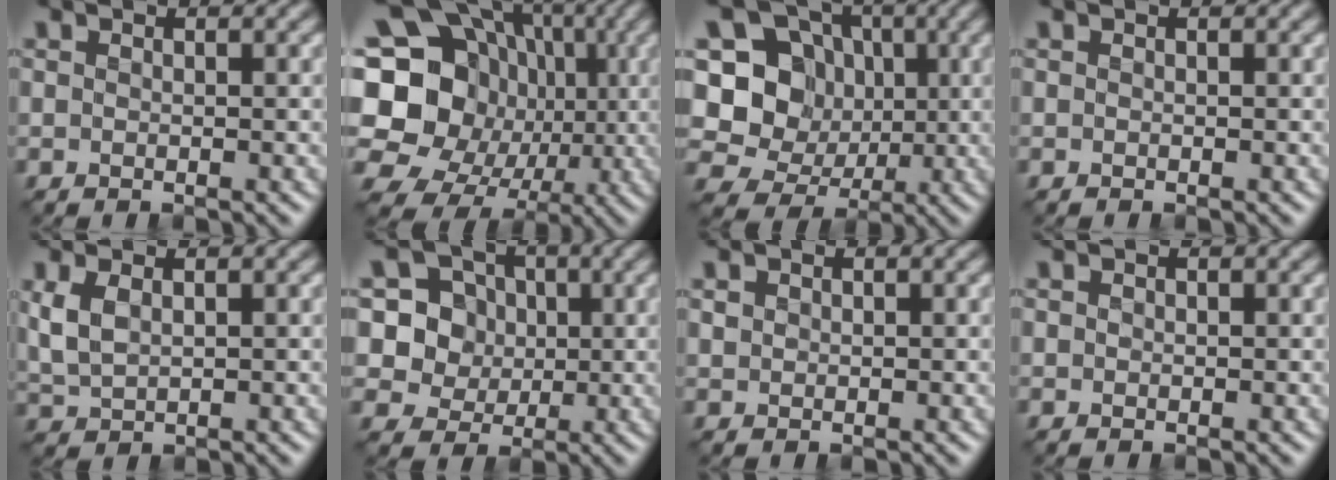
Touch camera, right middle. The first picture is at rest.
{"total": 19.4, "force": [-0.6, 17.4, 8.6], "torque": [-0.180, 0.028, -0.047]}
{"total": 10.4, "force": [0.5, 9.5, 4.2], "torque": [-0.099, 0.024, -0.017]}
{"total": 0.0}
{"total": 2.7, "force": [0.9, 1.6, 2.0], "torque": [-0.055, 0.002, 0.024]}
{"total": 7.0, "force": [1.5, 6.5, 2.2], "torque": [-0.050, 0.014, 0.027]}
{"total": 0.7, "force": [0.4, 0.6, 0.1], "torque": [-0.002, -0.001, 0.008]}
{"total": 0.0}